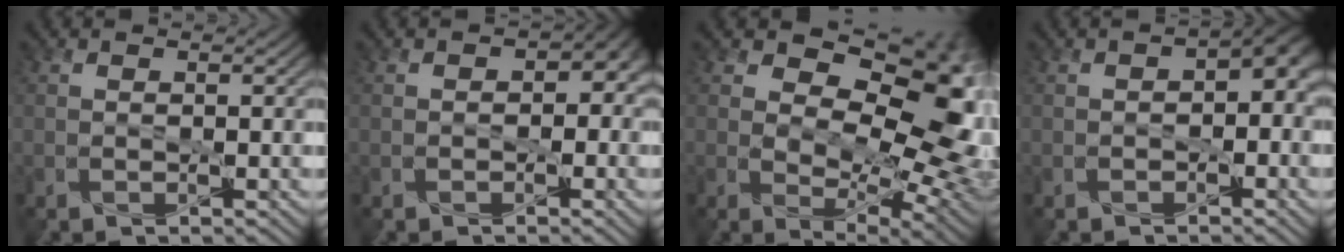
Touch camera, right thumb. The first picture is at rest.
{"total": 3.1, "force": [-0.4, 2.5, 1.7], "torque": [-0.014, -0.011, -0.006]}
{"total": 13.0, "force": [2.9, 8.3, 9.6], "torque": [-0.117, -0.002, 0.045]}
{"total": 4.1, "force": [-0.4, 2.7, 3.1], "torque": [-0.036, -0.008, -0.012]}